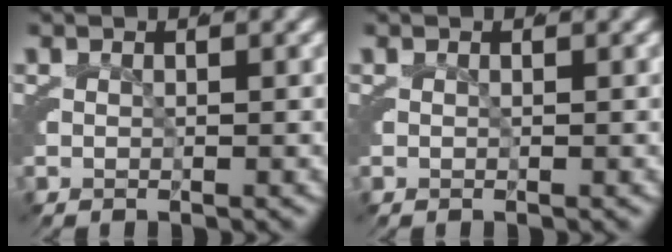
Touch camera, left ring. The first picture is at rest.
{"total": 0.0}